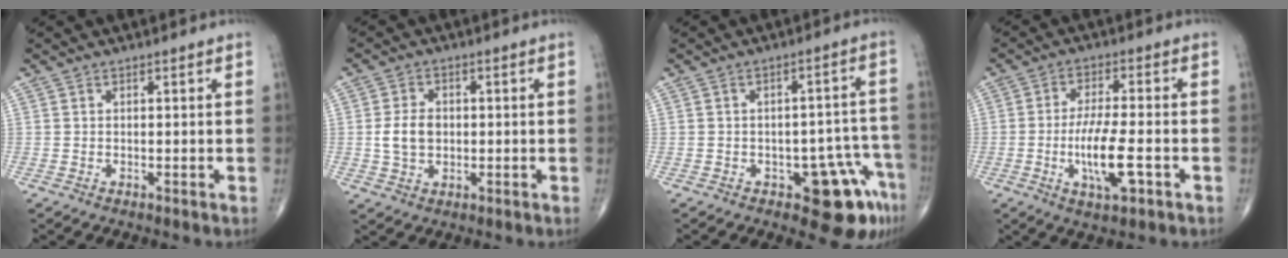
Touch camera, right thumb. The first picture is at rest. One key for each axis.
{"total": 5.6, "fx": -0.1, "fy": 4.1, "fz": 3.8, "tx": -0.066, "ty": 0.004, "tz": -0.001}
{"total": 10.3, "fx": -5.5, "fy": 4.7, "fz": 7.4, "tx": -0.049, "ty": 0.038, "tz": -0.062}
{"total": 9.8, "fx": -2.8, "fy": 2.9, "fz": 8.9, "tx": -0.169, "ty": 0.005, "tz": -0.048}